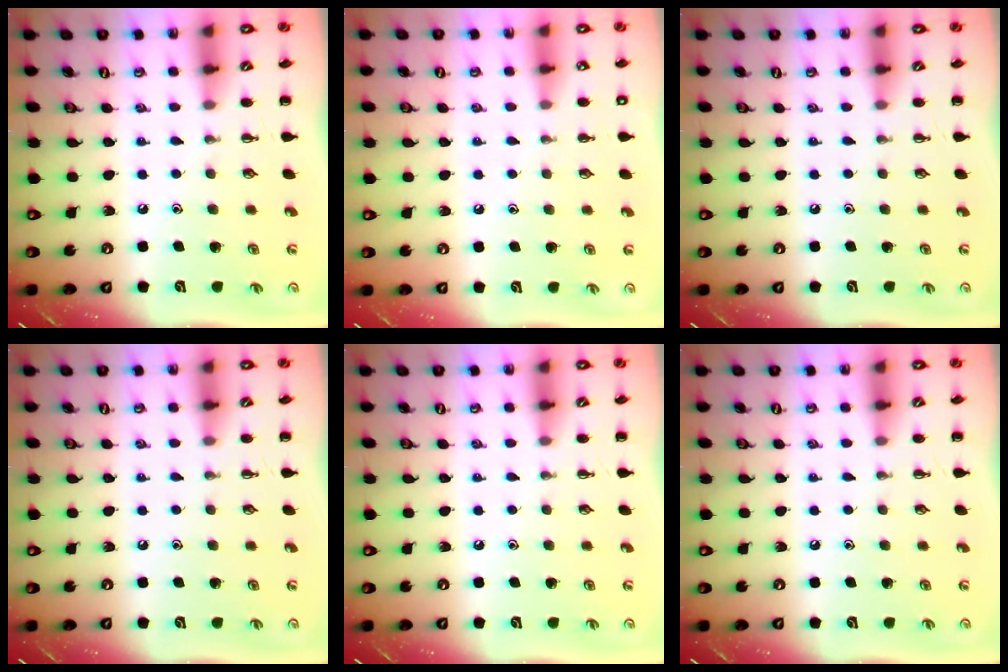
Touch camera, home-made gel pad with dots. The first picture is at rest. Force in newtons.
{"total": 1.3, "press": 1.3, "slide": 0.1}
{"total": 0.0}
{"total": 0.0}
{"total": 0.0}
{"total": 0.0}